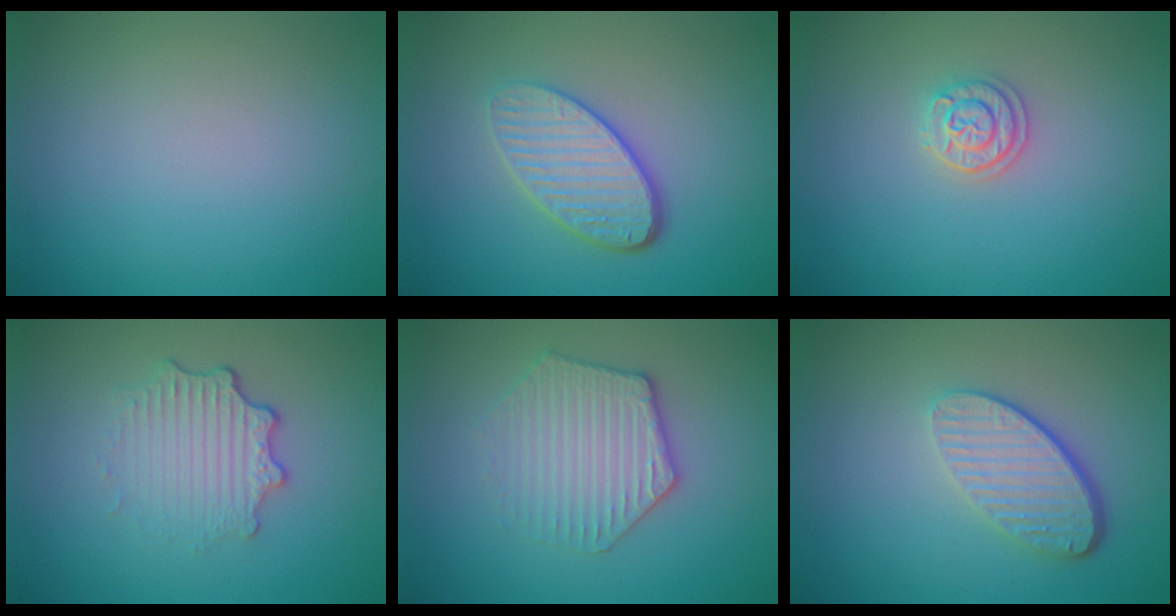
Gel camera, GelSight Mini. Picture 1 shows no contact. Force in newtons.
{"total": 4.5, "press": 3.6, "slide": 2.8}
{"total": 2.1, "press": 2.0, "slide": 0.6}
{"total": 3.4, "press": 2.6, "slide": 2.1}
{"total": 3.4, "press": 3.3, "slide": 0.5}
{"total": 4.4, "press": 3.1, "slide": 3.1}